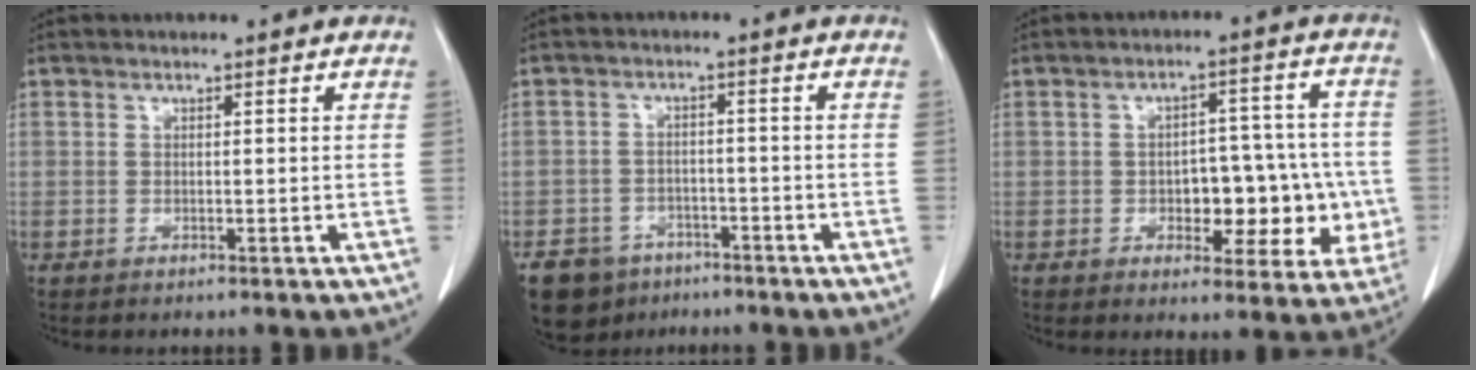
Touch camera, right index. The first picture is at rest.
{"total": 10.7, "force": [-7.7, 6.6, 3.4], "torque": [-0.075, -0.002, -0.125]}
{"total": 13.0, "force": [-2.6, 6.8, 10.7], "torque": [-0.130, 0.038, -0.017]}